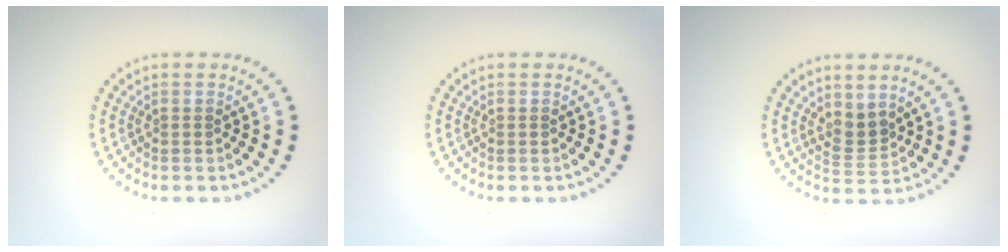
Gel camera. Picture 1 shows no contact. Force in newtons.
{"total": 0.0}
{"total": 2.2, "press": 1.6, "slide": 1.5}